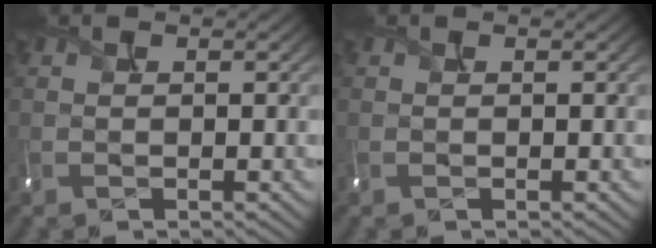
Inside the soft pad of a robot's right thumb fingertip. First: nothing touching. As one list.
[{"total": 0.0}]